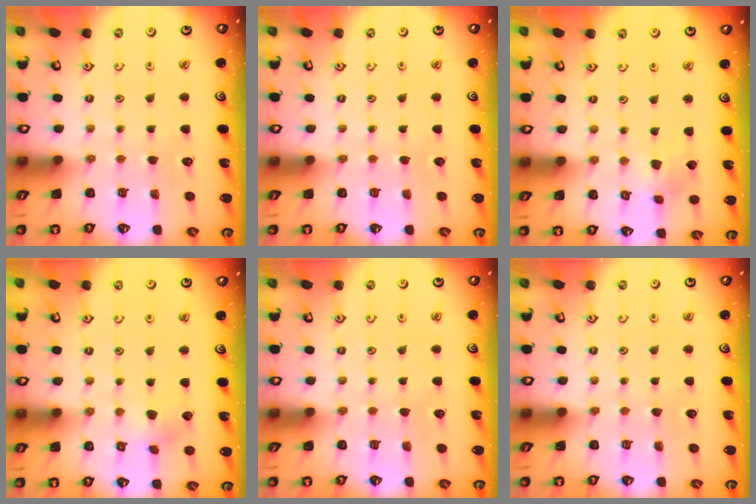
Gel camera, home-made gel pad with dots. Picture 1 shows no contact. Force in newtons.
{"total": 0.0}
{"total": 2.9, "press": 2.9, "slide": 0.4}
{"total": 5.7, "press": 5.6, "slide": 0.8}
{"total": 0.0}
{"total": 0.0}